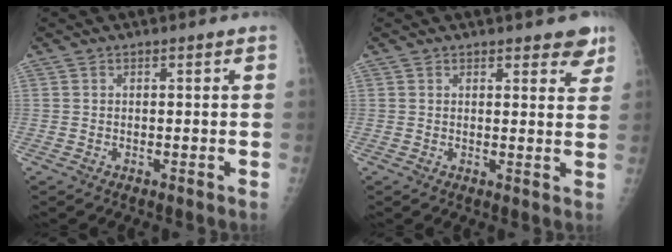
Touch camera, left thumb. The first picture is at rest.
{"total": 4.8, "force": [3.5, 1.8, 2.8], "torque": [-0.002, -0.017, 0.040]}